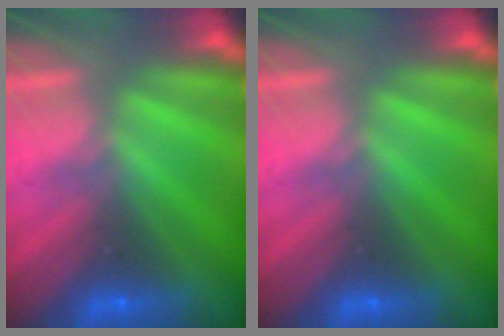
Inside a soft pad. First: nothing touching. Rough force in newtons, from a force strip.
{"total": 0.0}